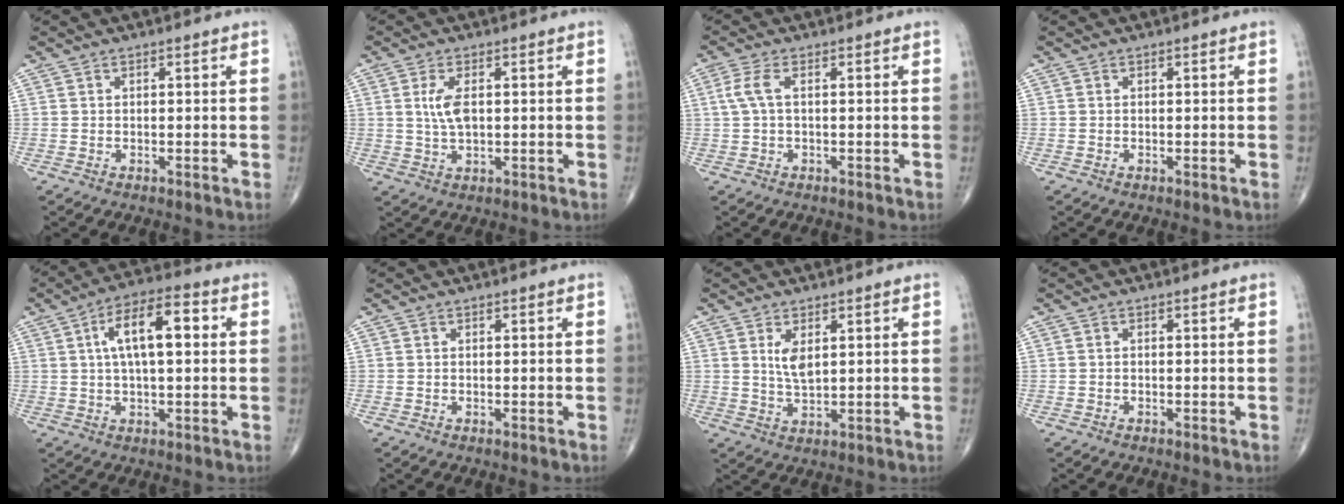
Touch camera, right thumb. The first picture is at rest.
{"total": 3.5, "force": [0.6, 1.4, 3.1], "torque": [-0.067, -0.001, 0.015]}
{"total": 3.4, "force": [0.5, 1.2, 3.2], "torque": [-0.088, 0.011, 0.009]}
{"total": 0.0}
{"total": 11.6, "force": [2.3, 4.7, 10.4], "torque": [-0.173, 0.022, 0.033]}
{"total": 0.0}
{"total": 4.2, "force": [1.5, 1.8, 3.5], "torque": [-0.062, -0.014, 0.034]}
{"total": 0.0}